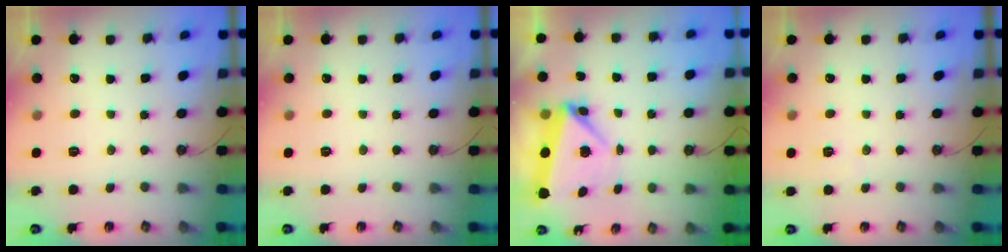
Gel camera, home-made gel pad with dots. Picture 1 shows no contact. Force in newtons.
{"total": 0.0}
{"total": 5.6, "press": 5.6, "slide": 0.2}
{"total": 2.3, "press": 2.2, "slide": 0.5}